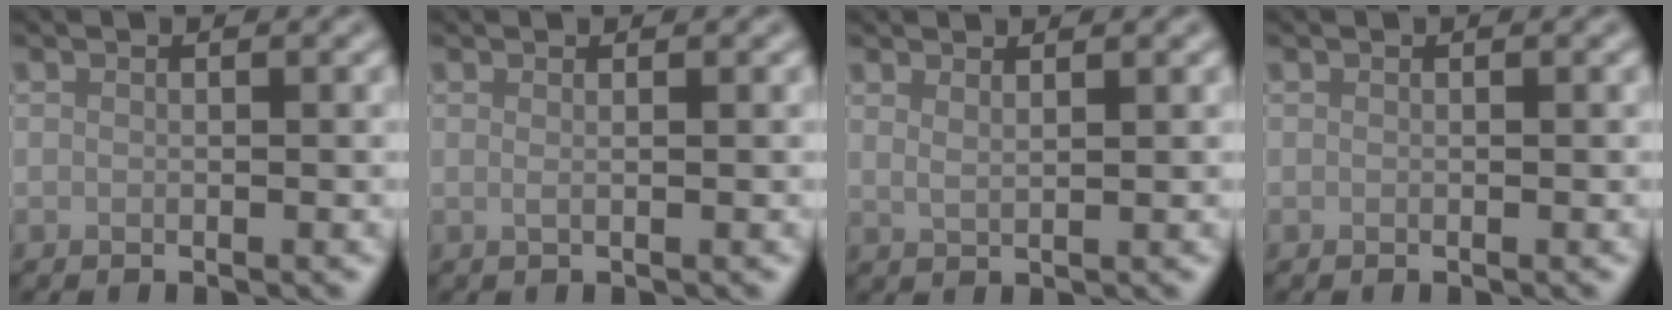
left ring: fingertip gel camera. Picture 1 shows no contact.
{"total": 0.8, "force": [0.0, 0.3, 0.7], "torque": [-0.009, -0.003, -0.006]}
{"total": 1.5, "force": [1.1, 0.5, 0.8], "torque": [-0.010, -0.002, 0.017]}
{"total": 0.0}